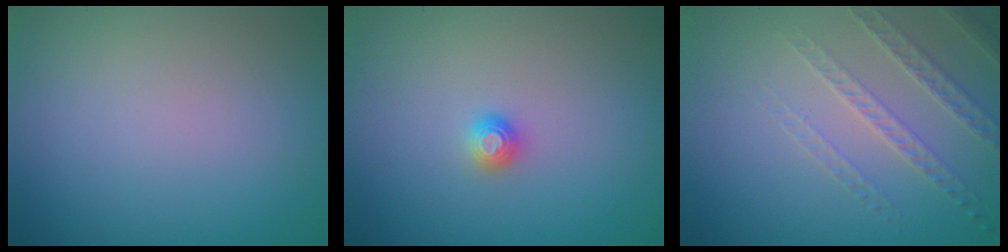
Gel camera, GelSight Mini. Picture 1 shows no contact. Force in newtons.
{"total": 1.2, "press": 1.2, "slide": 0.1}
{"total": 1.9, "press": 1.7, "slide": 0.8}